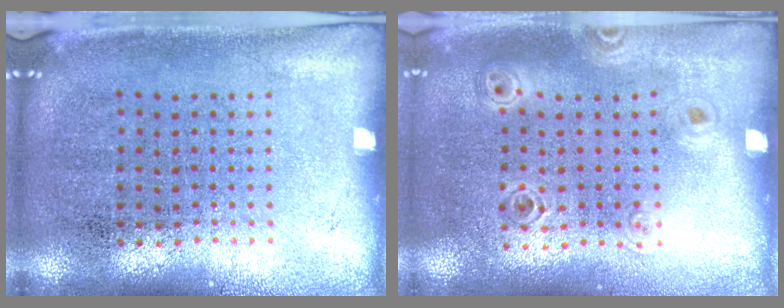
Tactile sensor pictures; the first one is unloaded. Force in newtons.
{"total": 0.9, "press": 0.9, "slide": 0.1}